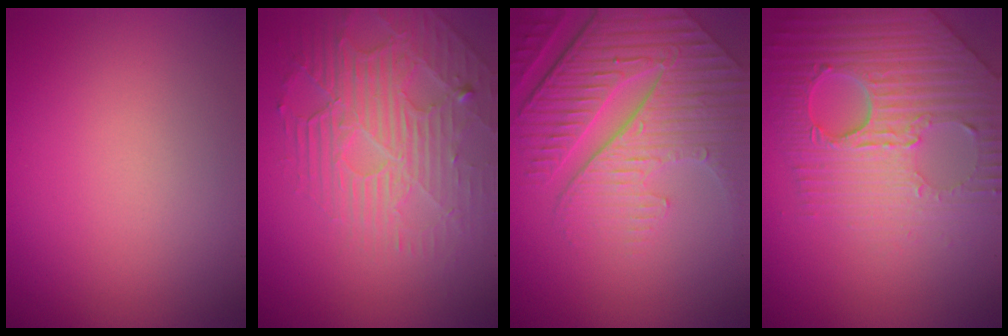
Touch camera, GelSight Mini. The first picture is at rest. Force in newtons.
{"total": 4.2, "press": 3.9, "slide": 1.6}
{"total": 9.0, "press": 6.3, "slide": 6.5}
{"total": 7.1, "press": 5.7, "slide": 4.2}